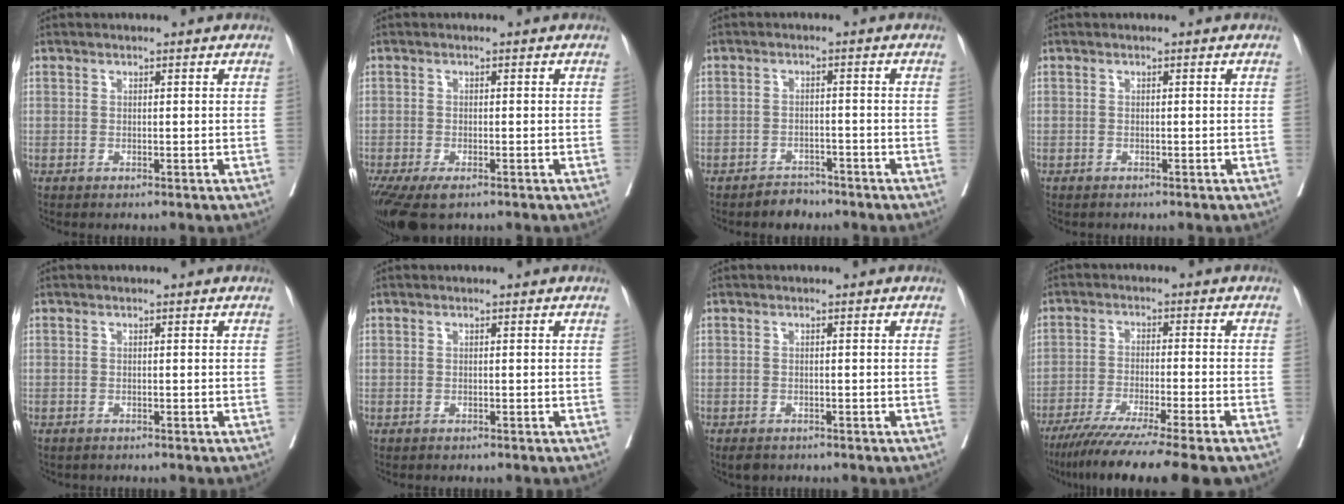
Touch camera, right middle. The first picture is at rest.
{"total": 8.0, "force": [-5.4, 3.0, 5.1], "torque": [-0.100, -0.020, -0.091]}
{"total": 2.8, "force": [-2.5, 1.4, 0.2], "torque": [-0.006, 0.004, -0.035]}
{"total": 0.9, "force": [-0.8, 0.2, 0.2], "torque": [-0.007, -0.001, -0.015]}
{"total": 1.5, "force": [-1.3, 0.6, 0.3], "torque": [-0.013, -0.003, -0.021]}
{"total": 0.6, "force": [-0.6, 0.3, 0.0], "torque": [-0.005, 0.002, -0.012]}
{"total": 2.8, "force": [-2.3, 1.2, 1.0], "torque": [-0.014, -0.004, -0.032]}
{"total": 14.8, "force": [-12.0, -1.1, 8.7], "torque": [-0.130, -0.052, -0.188]}